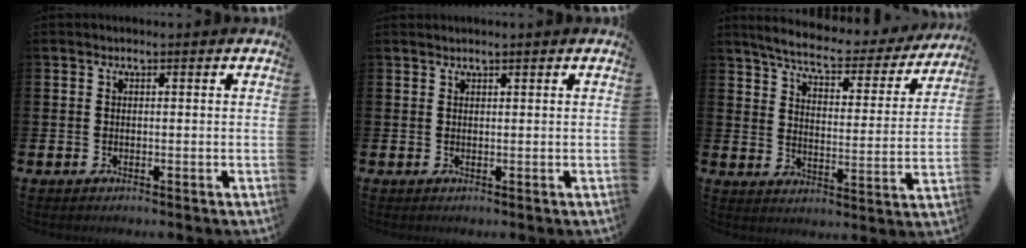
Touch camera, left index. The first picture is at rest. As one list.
[{"total": 0.6, "force": [0.6, -0.1, 0.0], "torque": [0.001, 0.000, 0.012]}, {"total": 6.1, "force": [5.5, 1.0, 2.5], "torque": [-0.071, -0.040, 0.087]}]